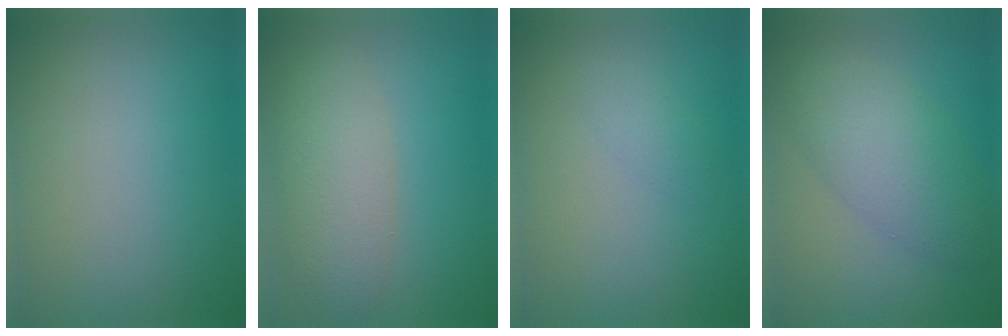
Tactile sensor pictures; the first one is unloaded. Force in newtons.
{"total": 5.0, "press": 5.0, "slide": 0.3}
{"total": 1.1, "press": 1.1, "slide": 0.0}
{"total": 5.3, "press": 5.3, "slide": 0.2}